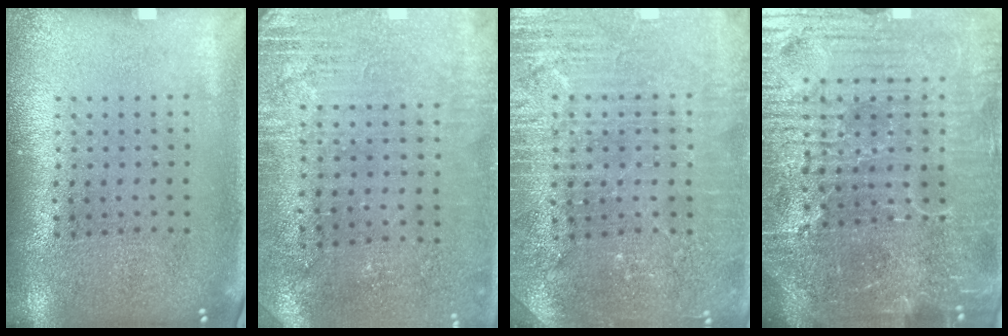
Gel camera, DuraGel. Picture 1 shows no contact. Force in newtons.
{"total": 2.9, "press": 2.7, "slide": 1.1}
{"total": 3.7, "press": 3.6, "slide": 0.9}
{"total": 6.6, "press": 6.0, "slide": 2.8}